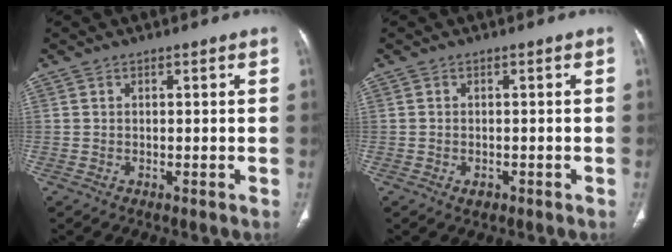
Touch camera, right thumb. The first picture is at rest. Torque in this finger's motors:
{"motor_torque": [-0.70, 0.25, -0.25, -0.01, -0.05]}